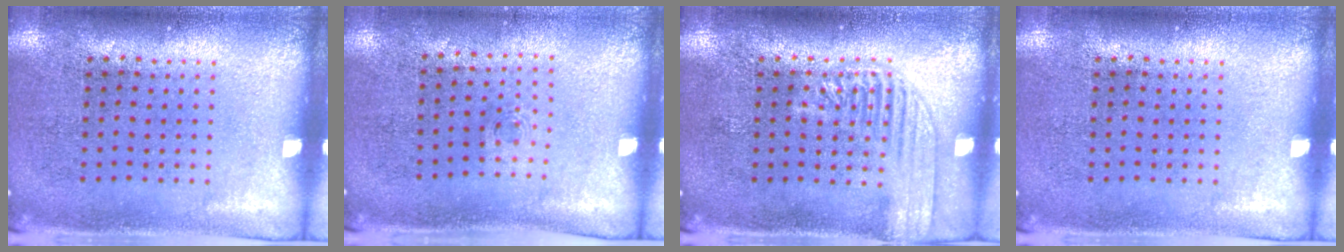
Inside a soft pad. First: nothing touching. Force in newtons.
{"total": 0.5, "press": 0.3, "slide": 0.4}
{"total": 2.4, "press": 2.4, "slide": 0.3}
{"total": 0.0}